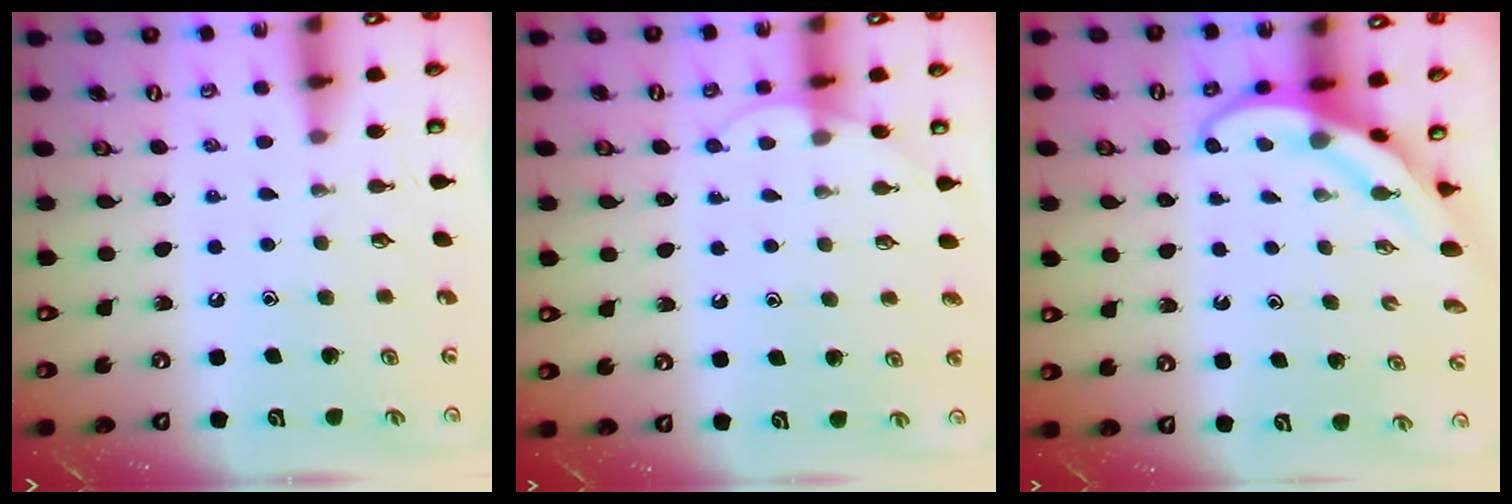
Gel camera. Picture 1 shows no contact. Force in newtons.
{"total": 5.2, "press": 5.2, "slide": 0.5}
{"total": 3.9, "press": 3.9, "slide": 0.4}